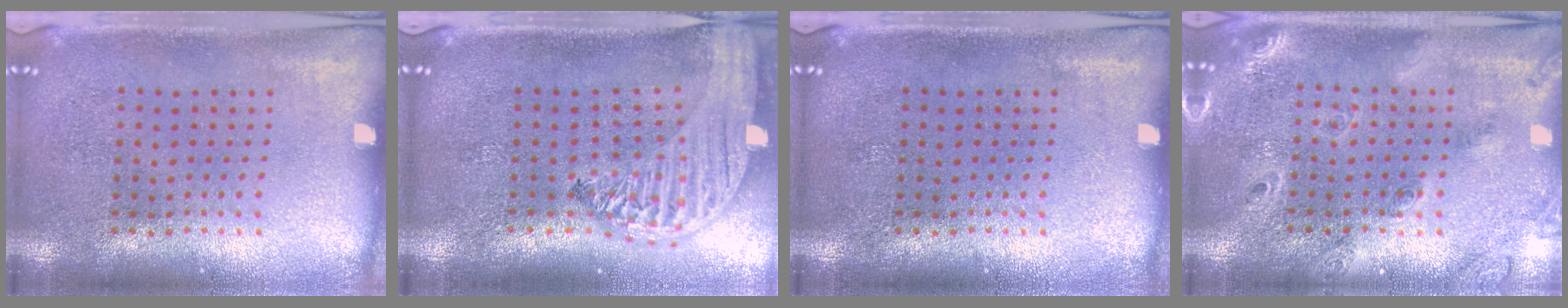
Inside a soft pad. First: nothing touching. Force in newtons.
{"total": 2.6, "press": 2.1, "slide": 1.6}
{"total": 0.0}
{"total": 1.8, "press": 1.7, "slide": 0.7}